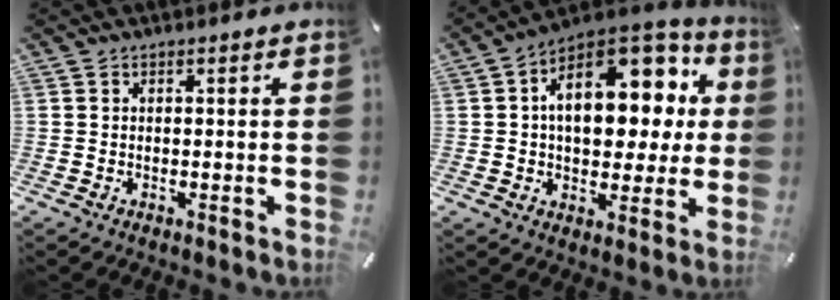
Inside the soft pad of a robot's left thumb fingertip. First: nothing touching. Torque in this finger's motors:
{"motor_torque": [2.51, 2.50, 0.60, -0.17, 0.44]}